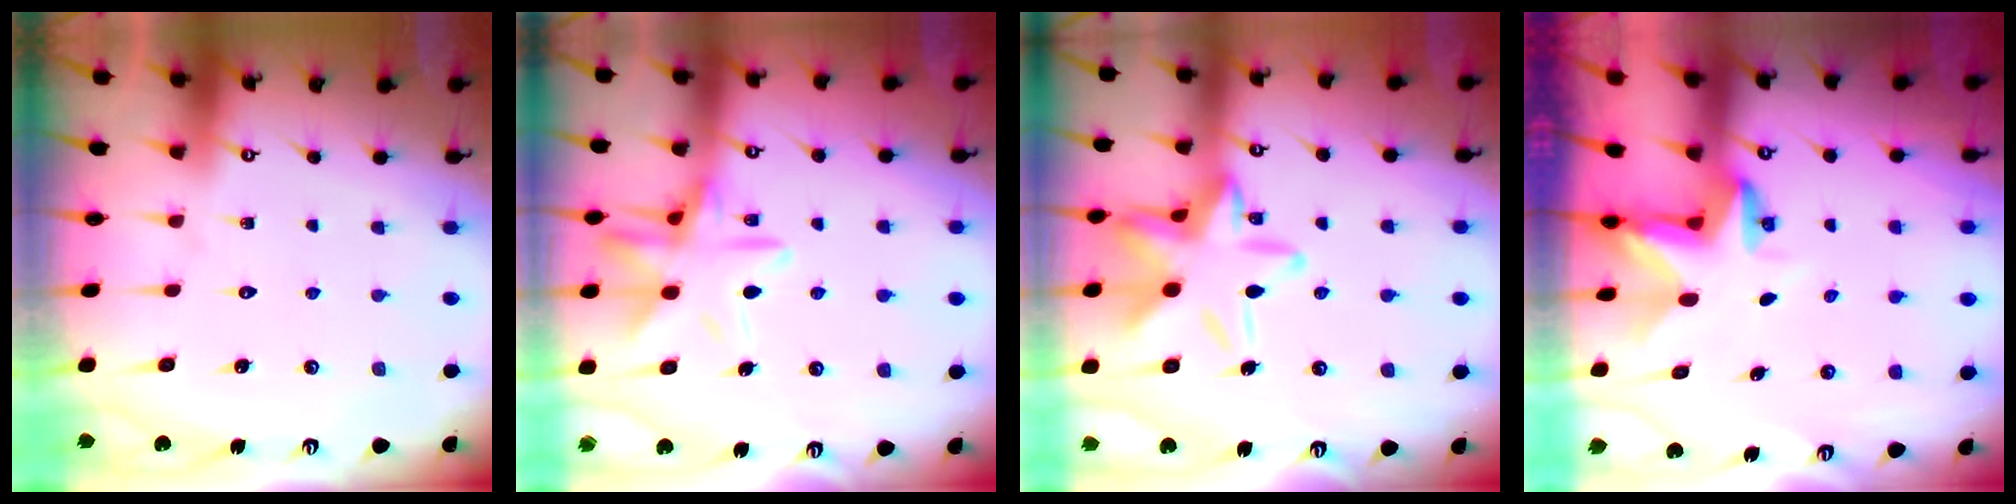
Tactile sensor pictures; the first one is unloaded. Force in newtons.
{"total": 13.2, "press": 13.2, "slide": 1.1}
{"total": 17.5, "press": 17.4, "slide": 1.1}
{"total": 3.0, "press": 3.0, "slide": 0.2}